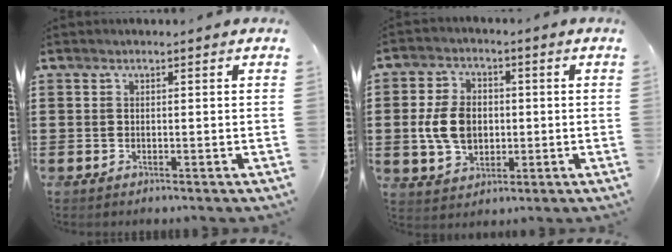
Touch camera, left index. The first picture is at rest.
{"total": 7.5, "force": [-0.3, 5.3, 5.2], "torque": [-0.117, 0.006, -0.011]}